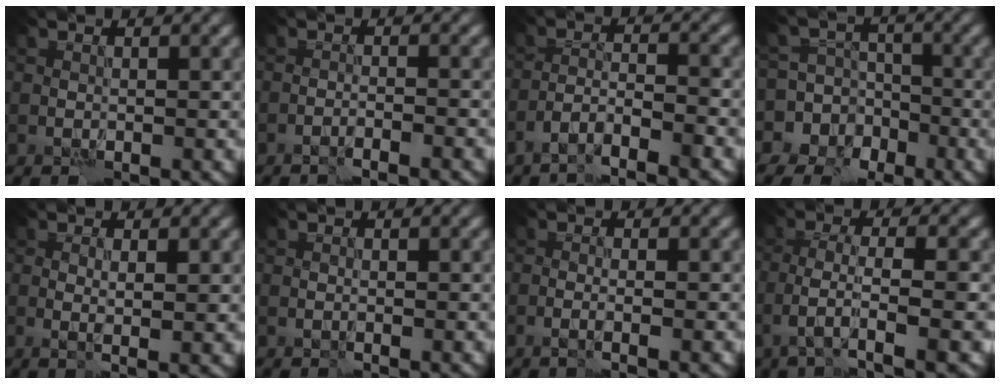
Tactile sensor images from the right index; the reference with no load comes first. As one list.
[{"total": 1.8, "force": [-1.5, -0.2, 1.0], "torque": [-0.019, 0.004, -0.030]}, {"total": 4.1, "force": [-3.2, 0.5, 2.5], "torque": [-0.041, 0.004, -0.060]}, {"total": 10.8, "force": [-5.1, 9.5, 1.2], "torque": [-0.032, -0.007, -0.101]}, {"total": 2.0, "force": [0.3, 0.2, 1.9], "torque": [-0.031, -0.006, 0.007]}, {"total": 0.0}, {"total": 1.6, "force": [-0.7, 0.0, 1.4], "torque": [-0.019, 0.003, -0.017]}, {"total": 5.1, "force": [-2.1, 1.2, 4.5], "torque": [-0.081, 0.002, -0.037]}]